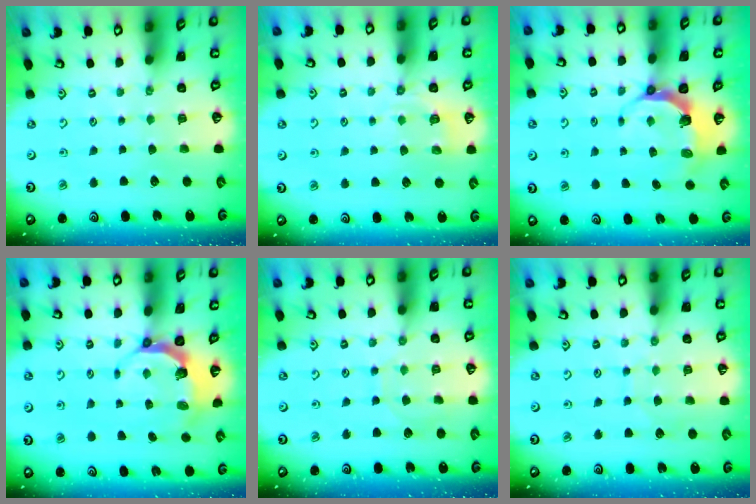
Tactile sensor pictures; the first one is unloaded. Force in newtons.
{"total": 4.6, "press": 4.3, "slide": 1.6}
{"total": 6.8, "press": 5.8, "slide": 3.6}
{"total": 5.8, "press": 4.6, "slide": 3.4}
{"total": 5.6, "press": 5.6, "slide": 0.6}
{"total": 5.7, "press": 5.7, "slide": 0.6}